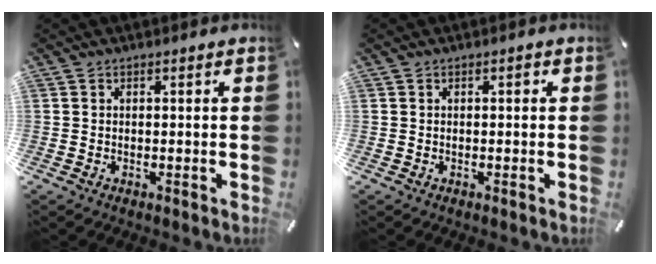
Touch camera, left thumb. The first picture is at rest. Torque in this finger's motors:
{"motor_torque": [0.00, 0.22, 0.09, -0.30, 0.03]}